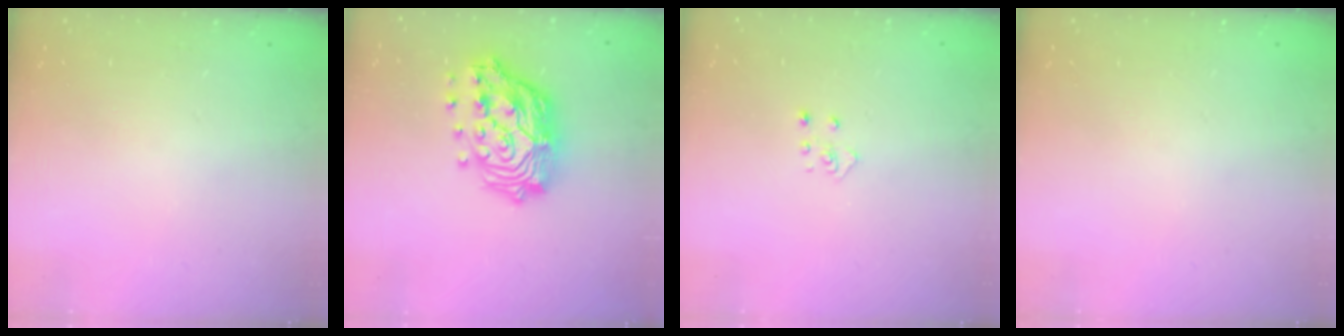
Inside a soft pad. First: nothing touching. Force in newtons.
{"total": 19.3, "press": 19.2, "slide": 2.1}
{"total": 3.3, "press": 3.3, "slide": 0.3}
{"total": 0.0}